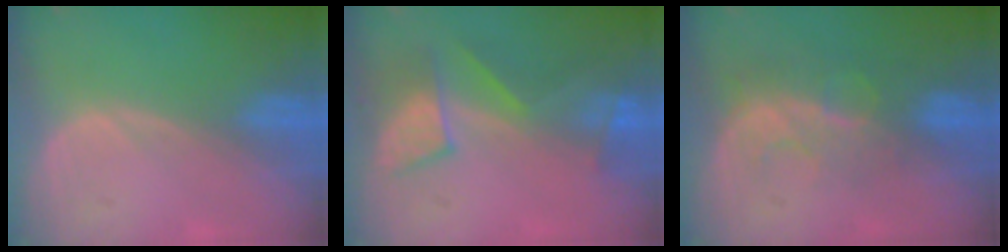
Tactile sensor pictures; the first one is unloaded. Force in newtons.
{"total": 7.7, "press": 7.4, "slide": 2.2}
{"total": 8.2, "press": 7.0, "slide": 4.2}